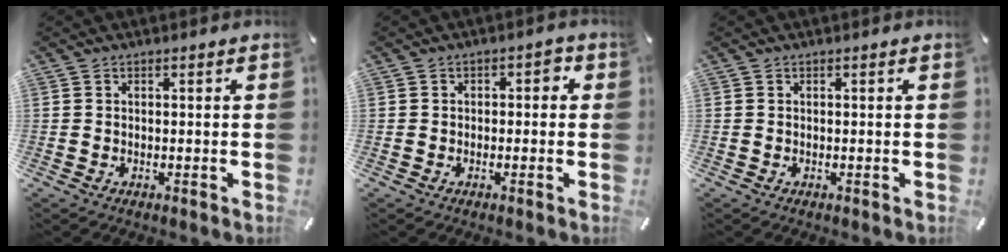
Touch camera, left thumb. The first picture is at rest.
{"total": 1.9, "force": [-1.0, 1.5, 0.7], "torque": [-0.015, 0.015, -0.024]}
{"total": 0.0}